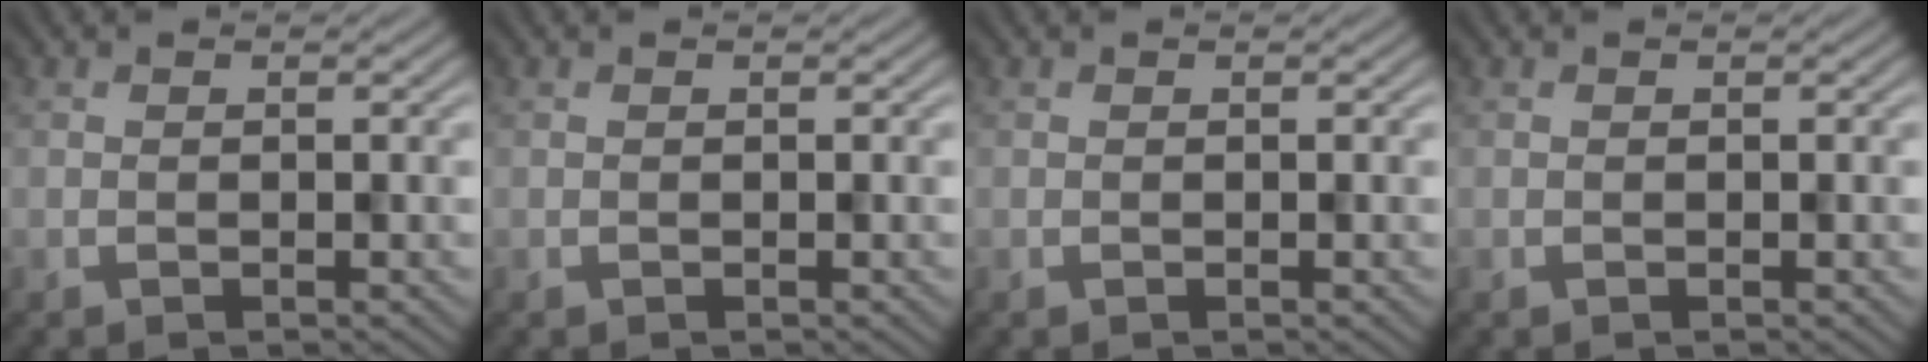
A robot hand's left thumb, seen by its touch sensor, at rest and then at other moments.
{"total": 0.0}
{"total": 0.0}
{"total": 0.0}